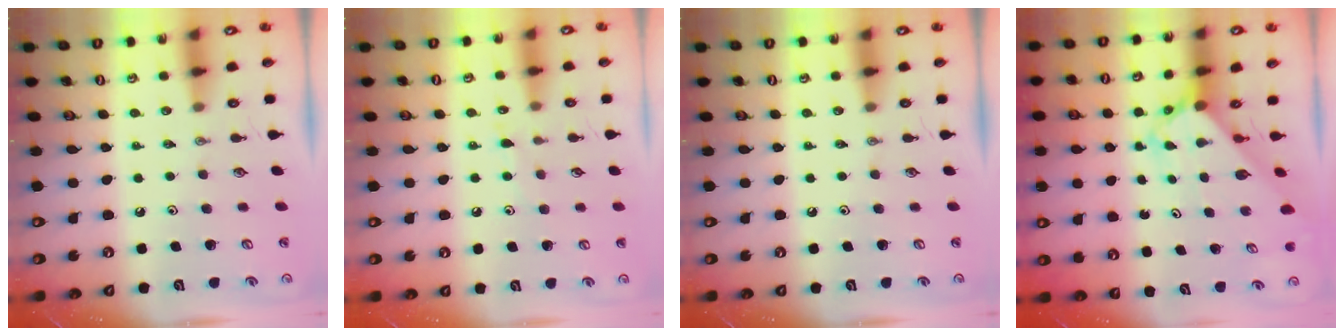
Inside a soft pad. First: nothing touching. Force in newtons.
{"total": 4.7, "press": 4.7, "slide": 0.6}
{"total": 0.0}
{"total": 2.7, "press": 2.7, "slide": 0.2}